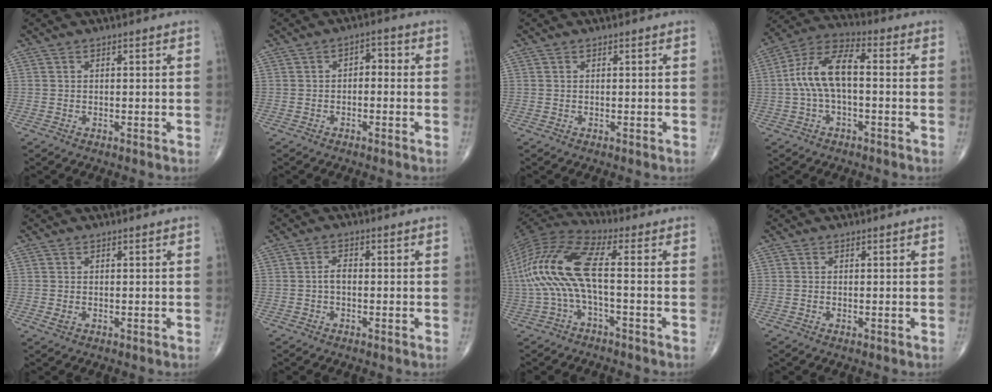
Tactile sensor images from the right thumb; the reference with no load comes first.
{"total": 2.6, "force": [-0.3, 1.6, 2.0], "torque": [-0.016, 0.016, -0.015]}
{"total": 0.0}
{"total": 11.2, "force": [-0.2, 5.1, 9.9], "torque": [-0.203, 0.040, -0.011]}
{"total": 1.0, "force": [-0.1, 0.6, 0.8], "torque": [-0.016, 0.001, 0.003]}
{"total": 1.9, "force": [-0.3, 1.0, 1.5], "torque": [-0.025, 0.005, -0.009]}
{"total": 15.2, "force": [-0.8, 4.4, 14.5], "torque": [-0.333, 0.045, -0.023]}
{"total": 0.0}